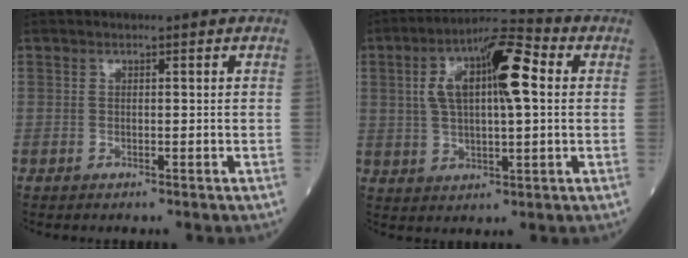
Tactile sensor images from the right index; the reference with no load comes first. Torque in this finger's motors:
{"motor_torque": [1.11, -0.01, 0.55, 0.21]}